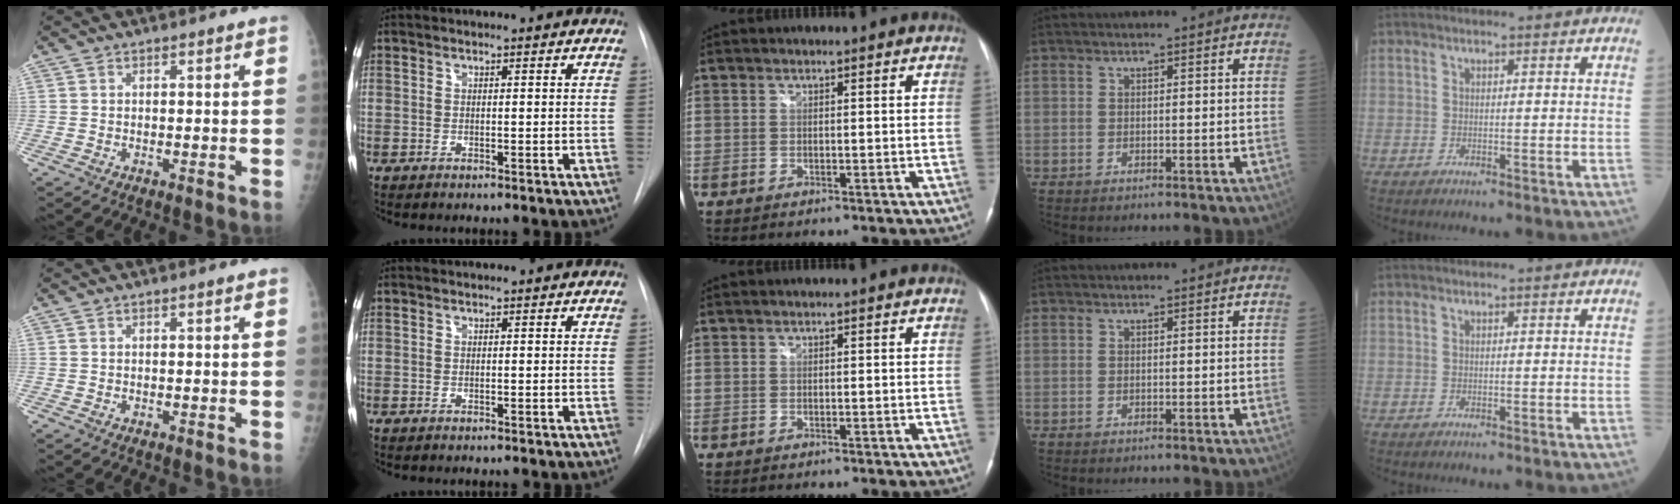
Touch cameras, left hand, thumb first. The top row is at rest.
{}